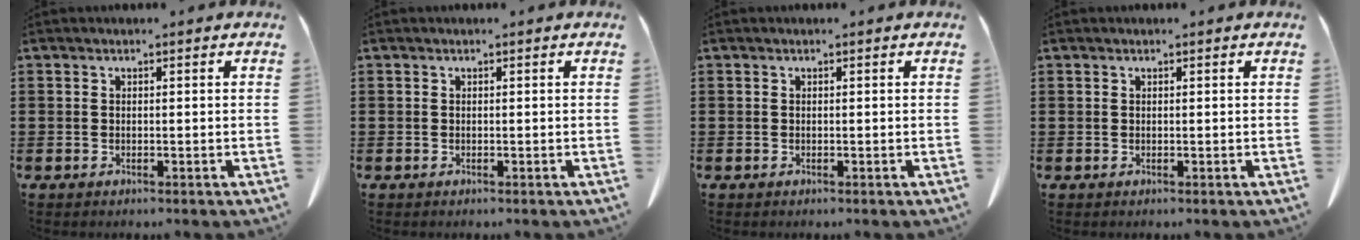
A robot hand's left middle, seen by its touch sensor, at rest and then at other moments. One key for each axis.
{"total": 0.0}
{"total": 0.0}
{"total": 0.0}